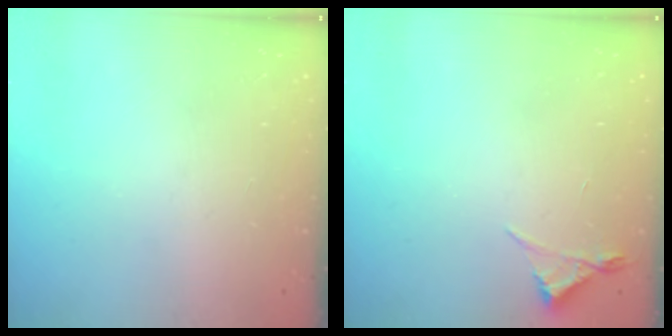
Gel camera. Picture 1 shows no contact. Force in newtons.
{"total": 4.2, "press": 4.1, "slide": 0.5}